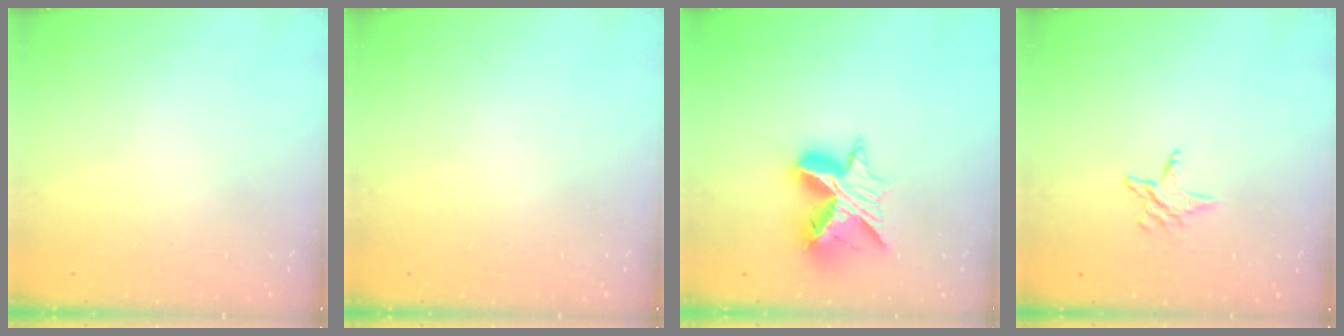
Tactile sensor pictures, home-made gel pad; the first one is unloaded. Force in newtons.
{"total": 0.0}
{"total": 10.5, "press": 10.5, "slide": 0.9}
{"total": 3.9, "press": 3.9, "slide": 0.4}